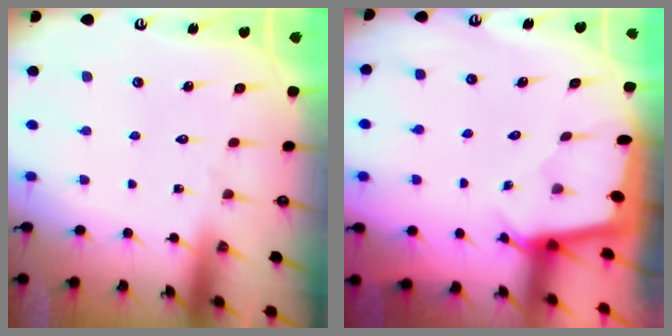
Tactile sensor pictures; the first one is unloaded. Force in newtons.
{"total": 1.6, "press": 1.6, "slide": 0.2}